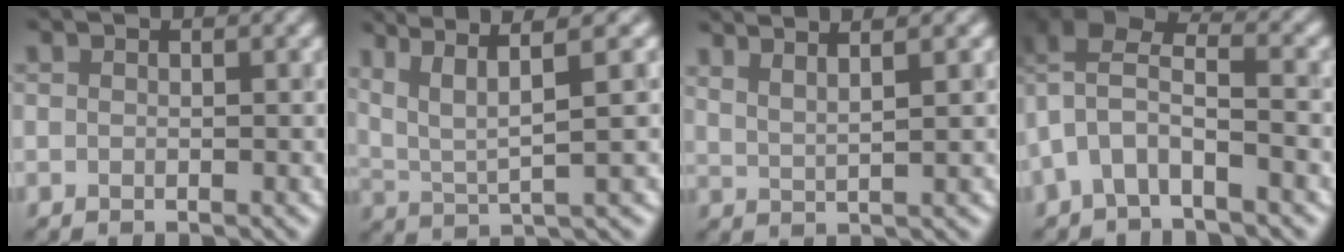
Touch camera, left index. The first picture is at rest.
{"total": 6.0, "force": [3.4, 0.9, 4.9], "torque": [-0.095, 0.019, 0.077]}
{"total": 4.4, "force": [3.5, 0.9, 2.6], "torque": [-0.029, 0.025, 0.038]}
{"total": 5.3, "force": [-1.4, 2.7, 4.3], "torque": [-0.089, 0.023, -0.031]}